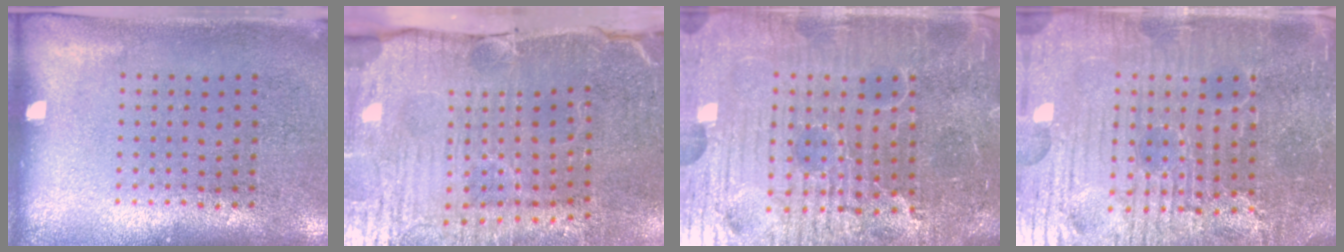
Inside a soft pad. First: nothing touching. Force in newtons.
{"total": 4.3, "press": 4.0, "slide": 1.6}
{"total": 6.9, "press": 6.2, "slide": 3.1}
{"total": 6.1, "press": 5.7, "slide": 2.3}